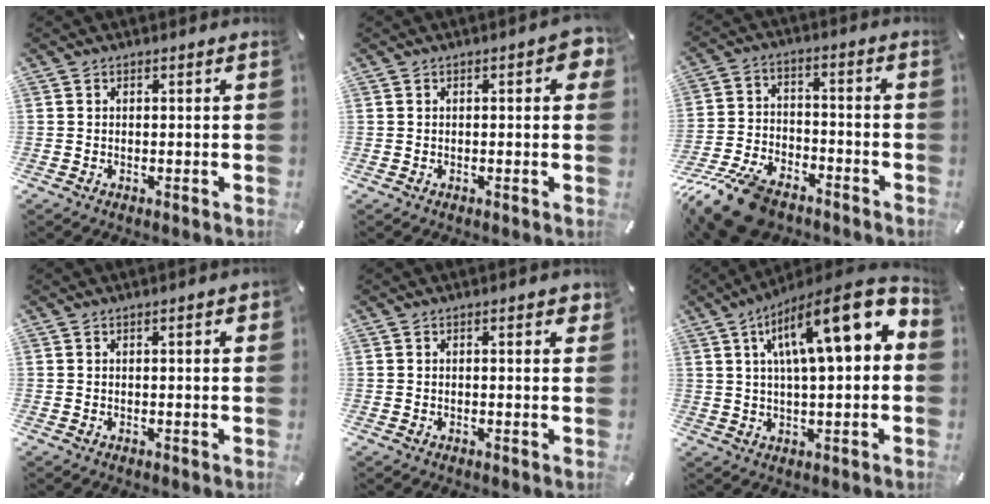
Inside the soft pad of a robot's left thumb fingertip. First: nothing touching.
{"total": 4.2, "force": [0.6, 1.6, 3.9], "torque": [-0.050, 0.002, 0.005]}
{"total": 14.7, "force": [-10.5, 6.7, 7.9], "torque": [-0.148, 0.056, -0.187]}
{"total": 2.3, "force": [0.5, 0.4, 2.2], "torque": [-0.033, 0.000, 0.004]}
{"total": 2.4, "force": [0.8, 0.7, 2.1], "torque": [-0.029, -0.001, 0.009]}
{"total": 18.1, "force": [7.1, 4.9, 15.9], "torque": [-0.246, -0.042, 0.106]}